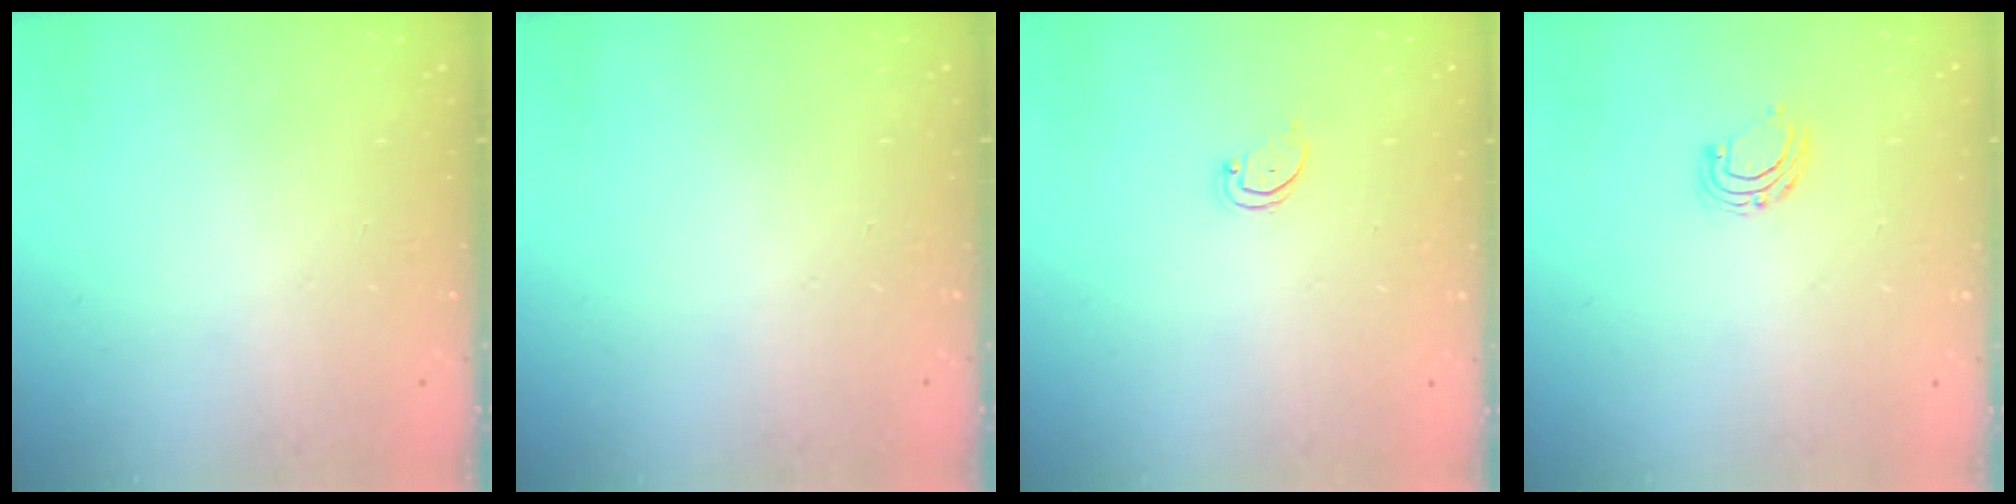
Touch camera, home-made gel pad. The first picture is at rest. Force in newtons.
{"total": 0.0}
{"total": 1.8, "press": 1.7, "slide": 0.2}
{"total": 6.6, "press": 6.5, "slide": 0.7}